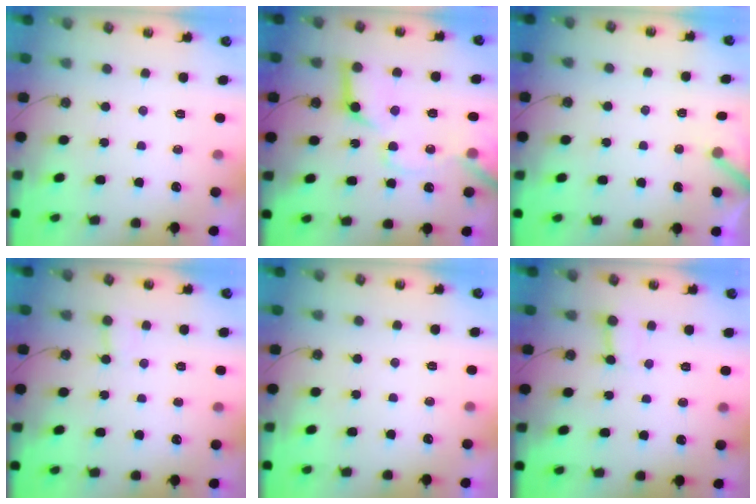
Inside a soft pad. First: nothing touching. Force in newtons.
{"total": 17.3, "press": 17.2, "slide": 2.3}
{"total": 3.8, "press": 3.8, "slide": 0.2}
{"total": 4.0, "press": 4.0, "slide": 0.5}
{"total": 0.0}
{"total": 2.9, "press": 2.9, "slide": 0.4}